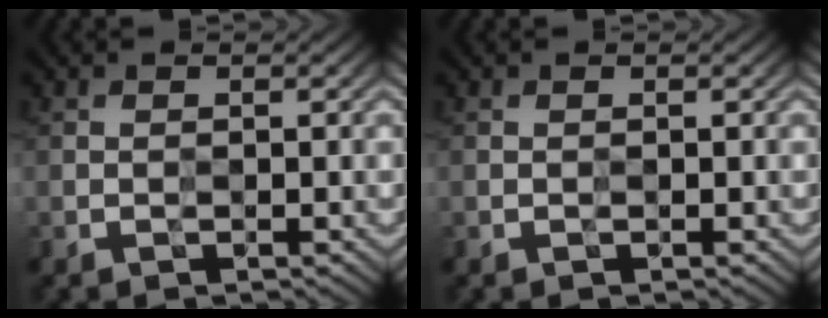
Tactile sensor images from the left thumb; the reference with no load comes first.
{"total": 0.0}